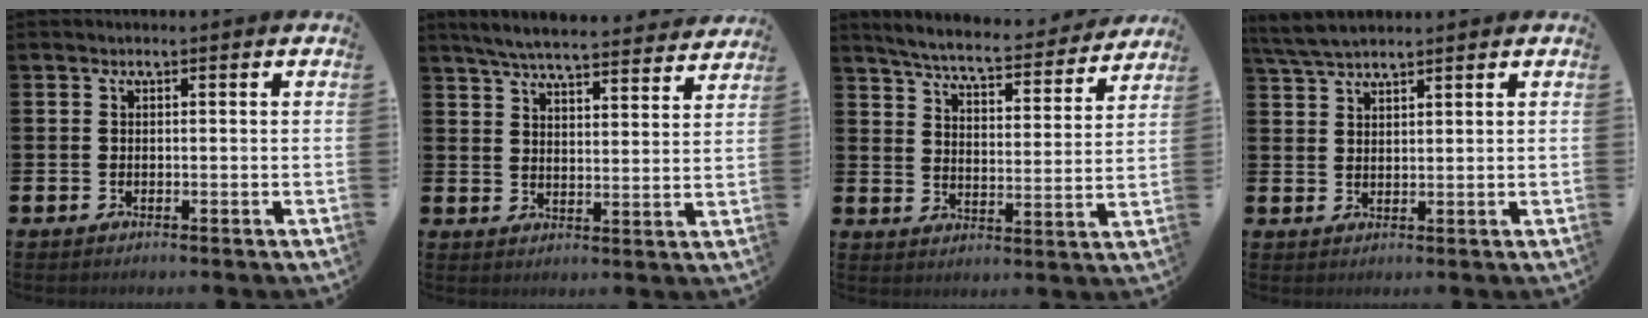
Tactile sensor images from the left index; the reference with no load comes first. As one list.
[{"total": 6.2, "force": [5.9, 0.5, 1.6], "torque": [-0.048, -0.039, 0.104]}, {"total": 6.2, "force": [6.0, 0.3, 1.7], "torque": [-0.054, -0.047, 0.099]}, {"total": 4.0, "force": [3.6, 0.7, 1.4], "torque": [-0.031, -0.011, 0.067]}]